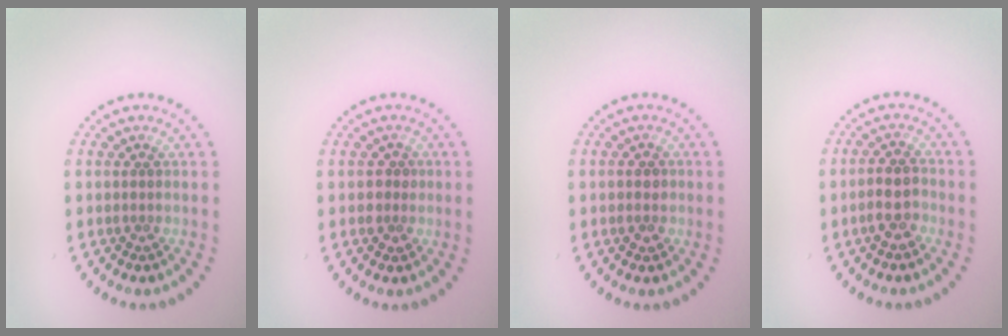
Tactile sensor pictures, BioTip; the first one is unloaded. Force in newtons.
{"total": 1.4, "press": 1.2, "slide": 0.6}
{"total": 1.4, "press": 1.3, "slide": 0.4}
{"total": 2.4, "press": 2.3, "slide": 0.8}